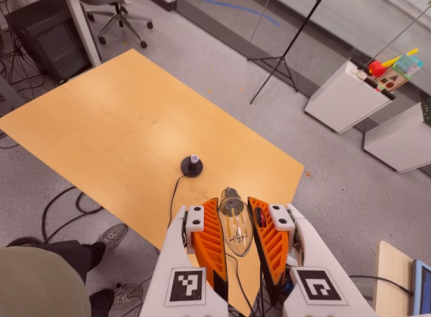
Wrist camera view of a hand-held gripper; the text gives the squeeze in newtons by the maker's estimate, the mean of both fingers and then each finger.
{"total": 19.3, "left": 21.3, "right": 17.3}